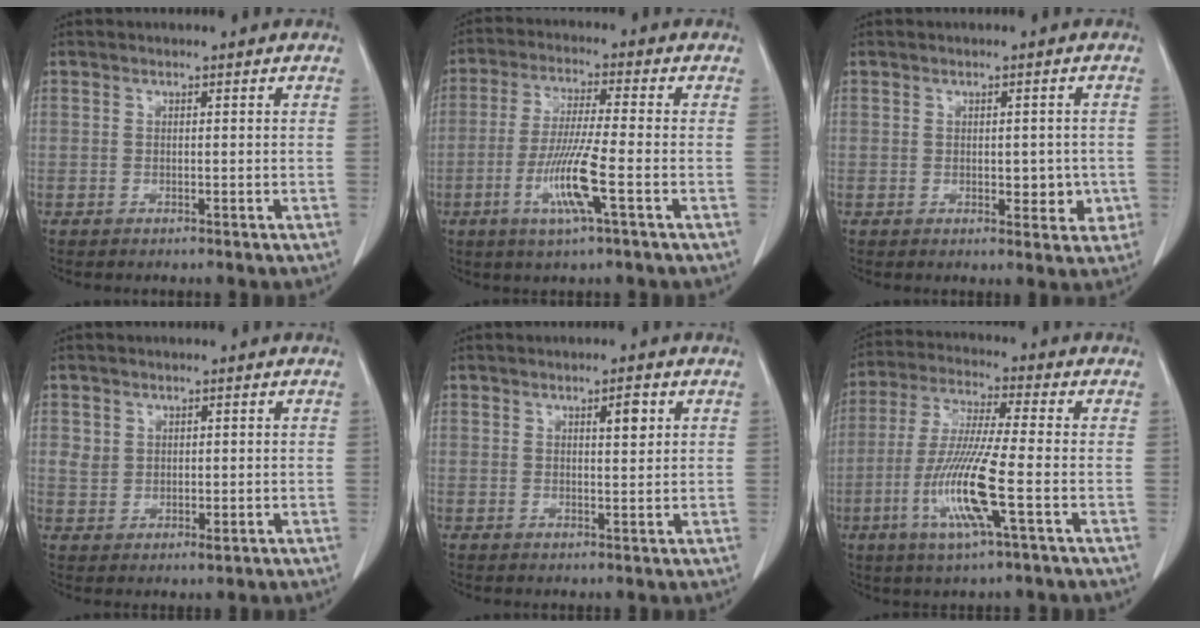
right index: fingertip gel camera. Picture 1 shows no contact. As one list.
[{"total": 9.8, "force": [-3.5, 0.1, 9.2], "torque": [-0.185, -0.014, -0.069]}, {"total": 5.0, "force": [-0.9, 2.7, 4.1], "torque": [-0.046, 0.005, -0.004]}, {"total": 3.9, "force": [0.7, 3.3, 2.1], "torque": [-0.037, 0.004, 0.022]}, {"total": 3.3, "force": [1.4, 1.1, 2.8], "torque": [-0.046, 0.001, 0.024]}, {"total": 13.0, "force": [-4.0, 0.4, 12.3], "torque": [-0.258, -0.016, -0.080]}]